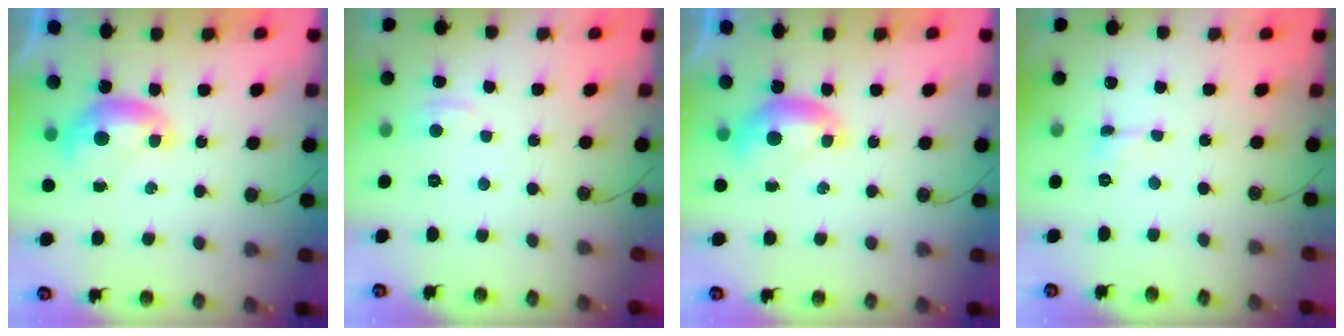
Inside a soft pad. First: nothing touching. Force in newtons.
{"total": 1.5, "press": 1.4, "slide": 0.7}
{"total": 0.0}
{"total": 1.0, "press": 1.0, "slide": 0.1}